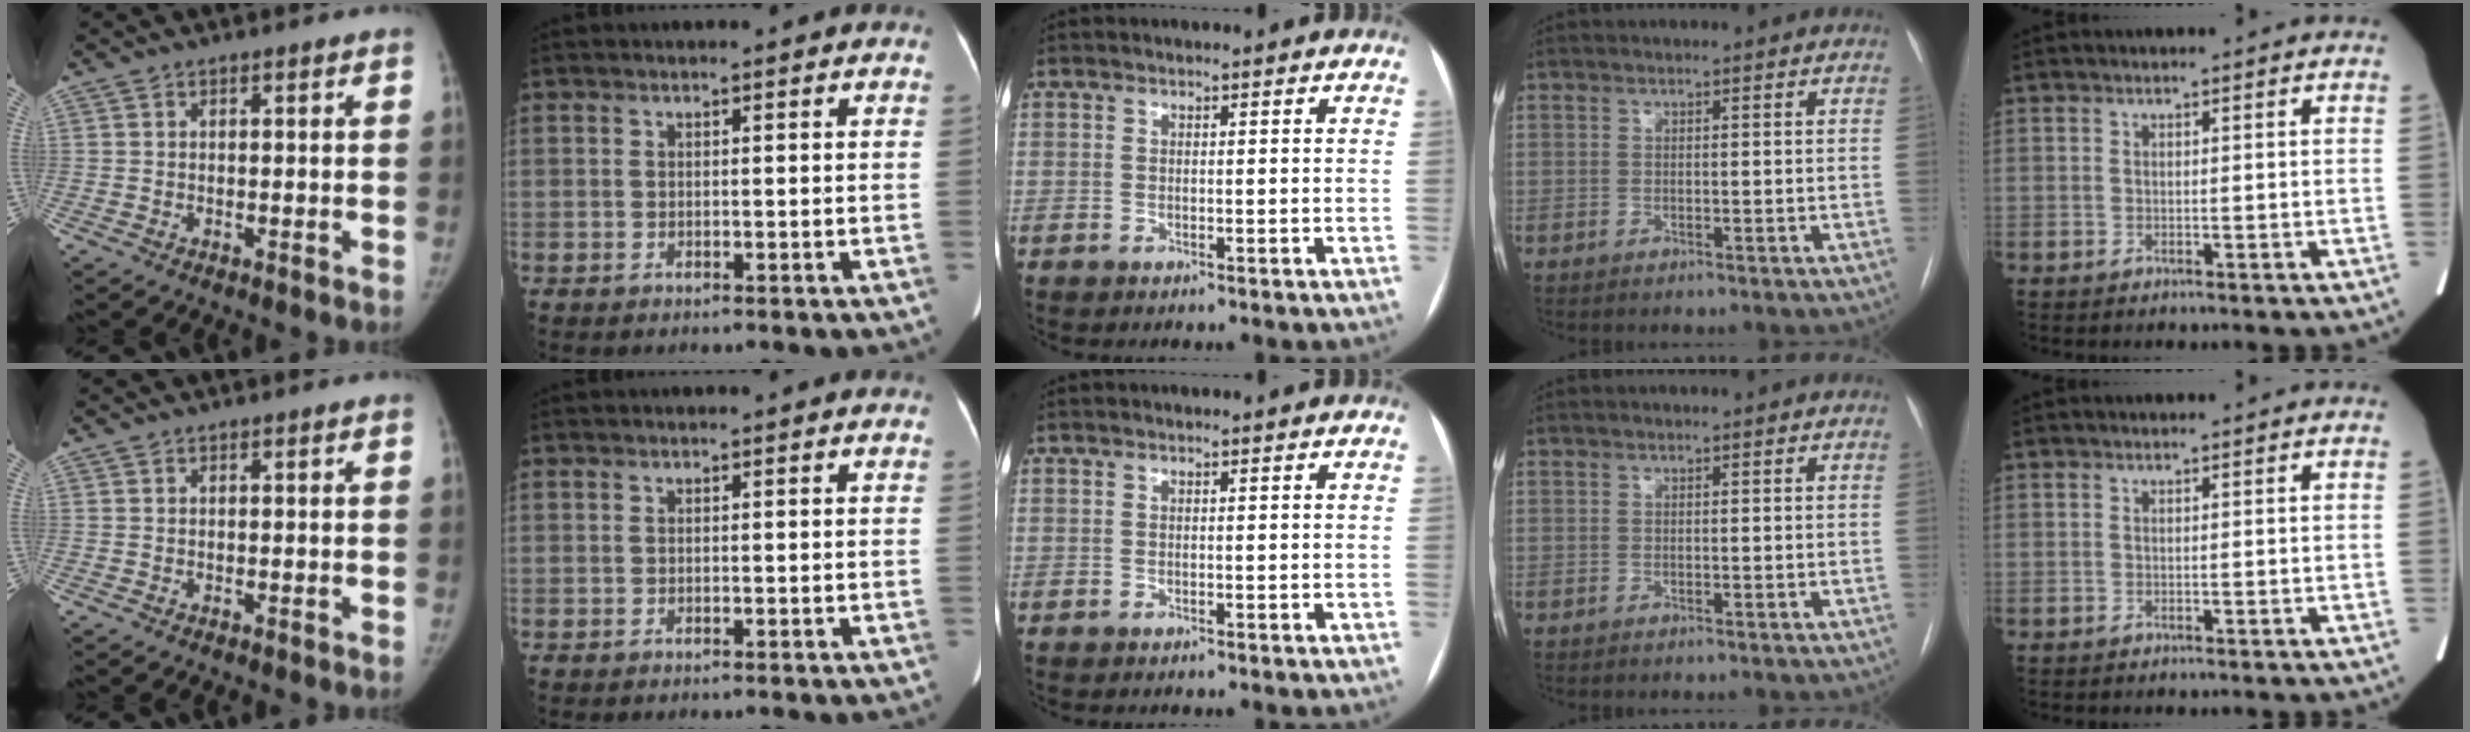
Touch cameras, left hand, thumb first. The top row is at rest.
{}